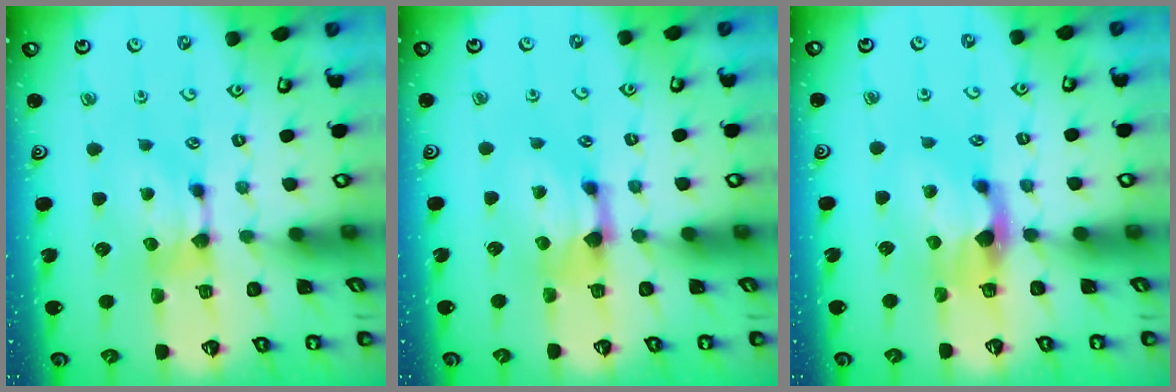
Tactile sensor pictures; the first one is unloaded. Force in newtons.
{"total": 1.6, "press": 0.9, "slide": 1.3}
{"total": 2.2, "press": 1.9, "slide": 1.2}